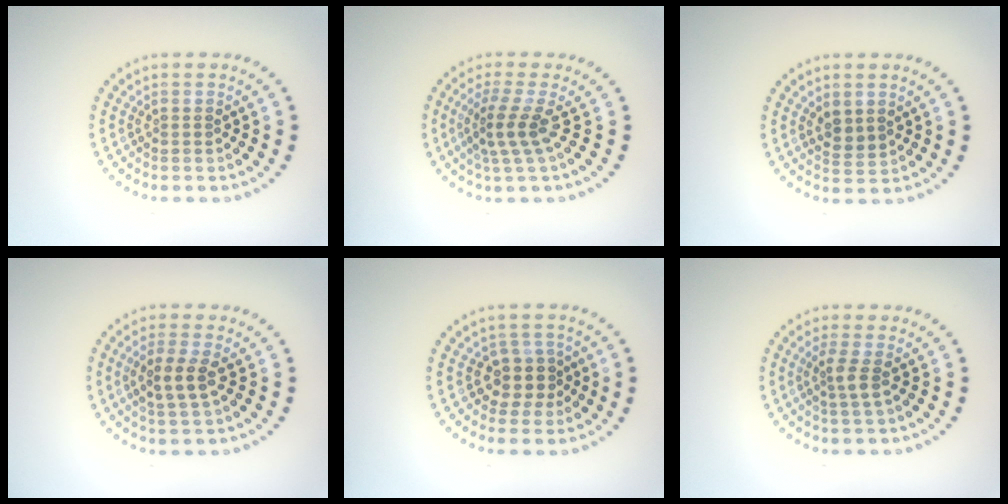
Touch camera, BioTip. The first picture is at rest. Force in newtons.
{"total": 2.7, "press": 1.9, "slide": 1.9}
{"total": 1.9, "press": 1.7, "slide": 0.9}
{"total": 2.7, "press": 2.6, "slide": 0.9}
{"total": 2.8, "press": 2.4, "slide": 1.5}
{"total": 1.8, "press": 1.4, "slide": 1.0}